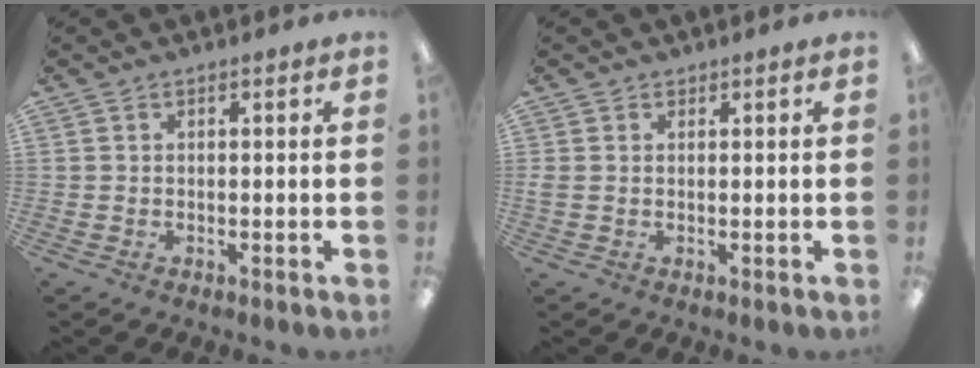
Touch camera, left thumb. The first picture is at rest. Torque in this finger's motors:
{"motor_torque": [-0.06, 0.06, 0.05, -0.08, -0.01]}